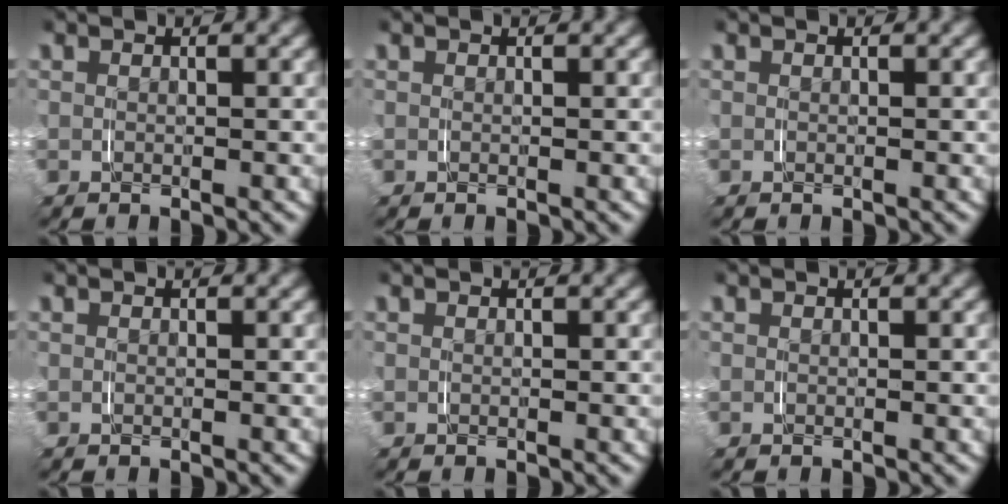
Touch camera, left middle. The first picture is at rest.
{"total": 0.0}
{"total": 0.0}
{"total": 0.0}
{"total": 0.0}
{"total": 0.0}